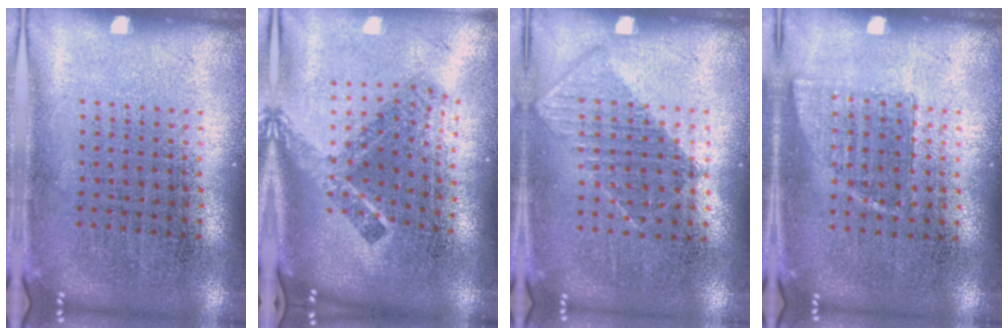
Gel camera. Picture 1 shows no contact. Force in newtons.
{"total": 2.3, "press": 1.5, "slide": 1.7}
{"total": 0.8, "press": 0.8, "slide": 0.3}
{"total": 0.7, "press": 0.6, "slide": 0.3}